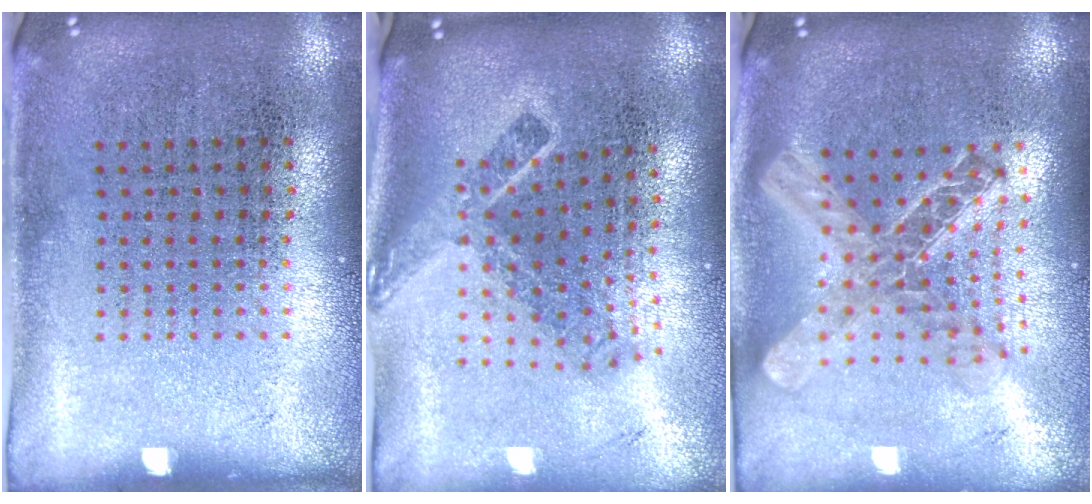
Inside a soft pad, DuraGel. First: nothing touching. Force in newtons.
{"total": 2.2, "press": 1.5, "slide": 1.6}
{"total": 2.1, "press": 1.7, "slide": 1.3}